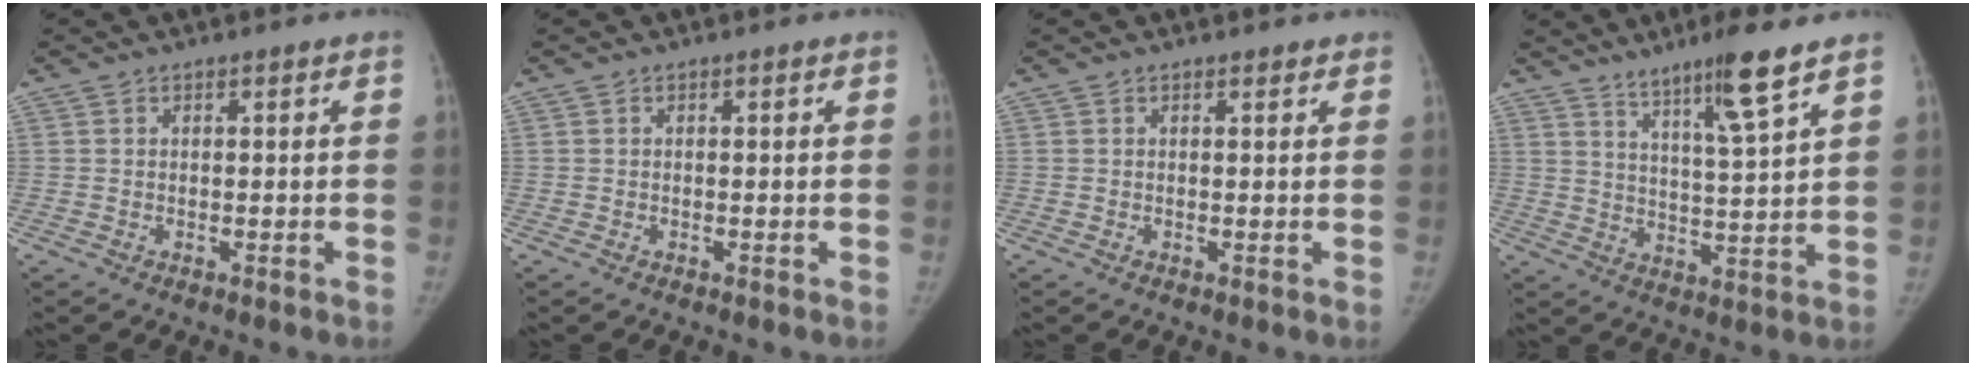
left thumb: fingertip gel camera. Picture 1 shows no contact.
{"total": 0.0}
{"total": 0.9, "force": [0.7, 0.4, 0.2], "torque": [-0.001, -0.004, 0.008]}
{"total": 9.6, "force": [6.7, -0.1, 7.0], "torque": [-0.115, -0.045, 0.117]}